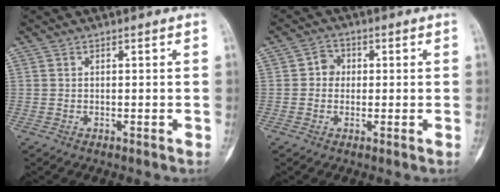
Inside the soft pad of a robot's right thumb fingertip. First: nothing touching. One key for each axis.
{"total": 3.1, "fx": 0.1, "fy": 2.8, "fz": 1.3, "tx": 0.001, "ty": 0.009, "tz": -0.007}